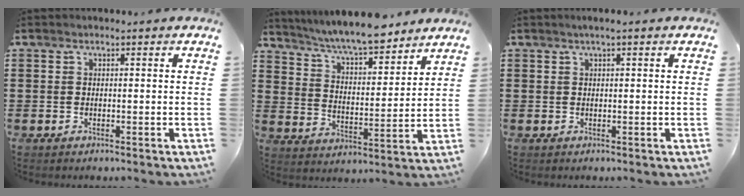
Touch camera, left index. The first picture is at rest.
{"total": 7.3, "force": [6.9, 0.5, 2.4], "torque": [-0.074, -0.037, 0.120]}
{"total": 0.9, "force": [0.4, 0.0, 0.8], "torque": [-0.013, 0.002, 0.007]}